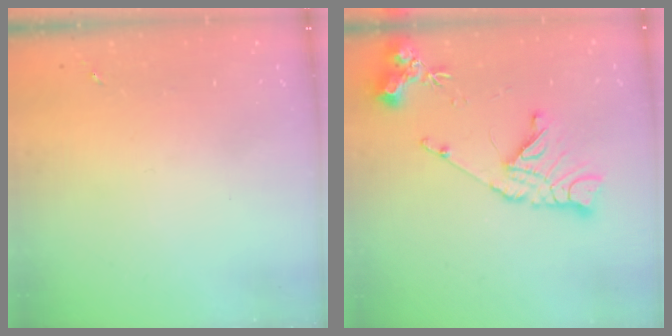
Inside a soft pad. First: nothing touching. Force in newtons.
{"total": 15.4, "press": 15.3, "slide": 1.8}